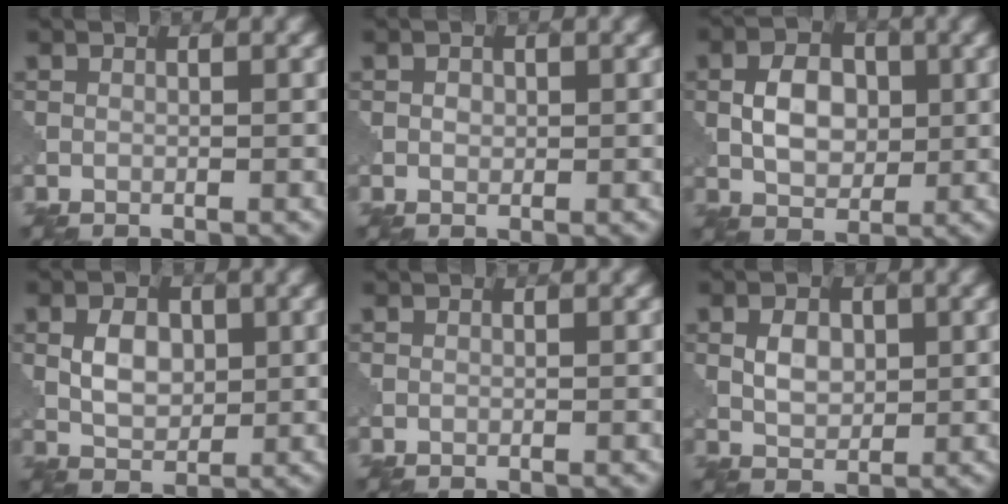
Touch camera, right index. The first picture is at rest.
{"total": 0.8, "force": [0.1, 0.7, 0.4], "torque": [-0.007, -0.001, 0.000]}
{"total": 4.4, "force": [0.1, 3.0, 3.2], "torque": [-0.056, 0.002, -0.001]}
{"total": 3.5, "force": [0.5, 2.3, 2.6], "torque": [-0.050, 0.002, 0.008]}
{"total": 0.0}
{"total": 2.7, "force": [0.4, 1.8, 1.9], "torque": [-0.037, 0.001, 0.008]}